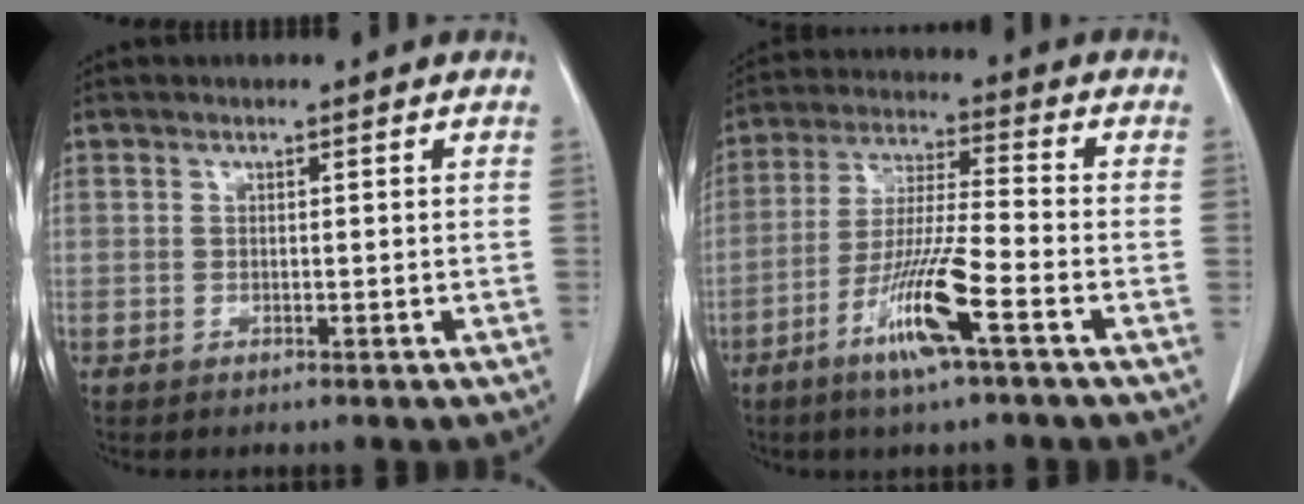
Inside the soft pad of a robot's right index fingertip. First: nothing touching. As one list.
[{"total": 11.1, "force": [-5.5, 0.0, 9.7], "torque": [-0.189, -0.013, -0.109]}]